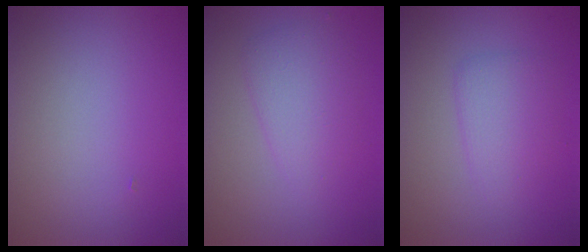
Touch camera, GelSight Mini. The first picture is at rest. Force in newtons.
{"total": 2.6, "press": 2.6, "slide": 0.1}
{"total": 2.5, "press": 2.5, "slide": 0.1}